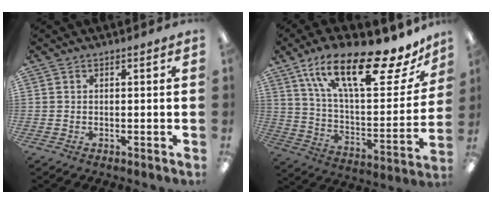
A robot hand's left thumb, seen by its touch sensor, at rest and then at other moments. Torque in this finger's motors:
{"motor_torque": [0.23, 0.69, 1.49, -1.28, 0.56]}